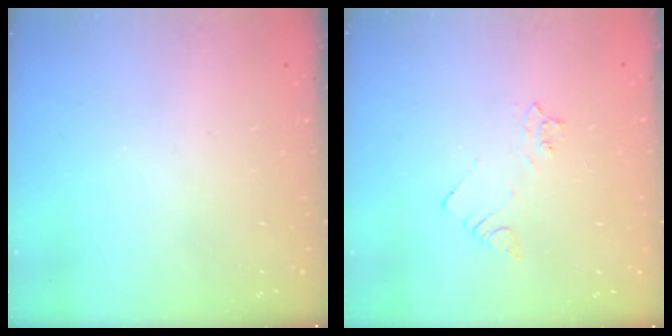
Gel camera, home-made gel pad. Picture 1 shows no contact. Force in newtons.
{"total": 3.3, "press": 3.2, "slide": 0.5}